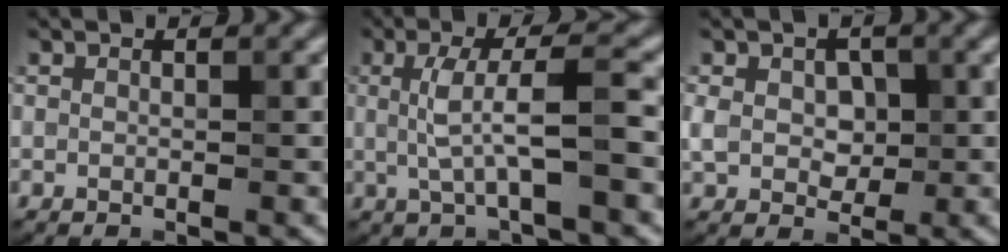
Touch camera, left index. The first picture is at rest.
{"total": 4.5, "force": [0.2, 0.8, 4.4], "torque": [-0.087, 0.006, 0.004]}
{"total": 3.6, "force": [0.2, 2.8, 2.4], "torque": [-0.048, -0.003, 0.001]}